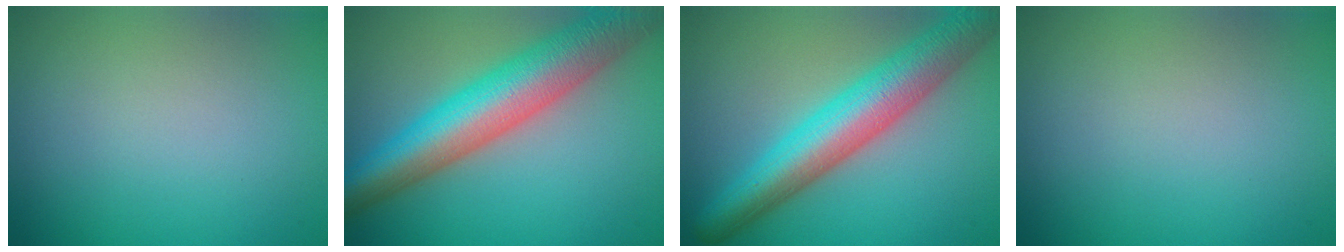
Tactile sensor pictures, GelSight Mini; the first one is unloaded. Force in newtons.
{"total": 9.9, "press": 9.9, "slide": 0.4}
{"total": 7.9, "press": 7.9, "slide": 0.2}
{"total": 0.0}